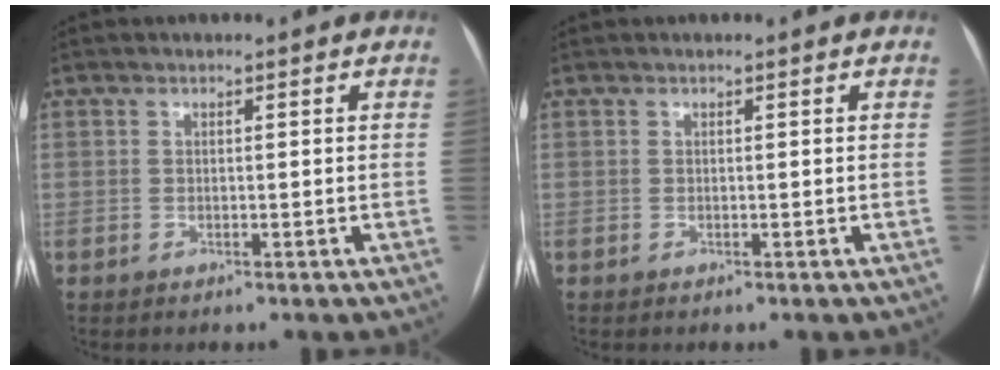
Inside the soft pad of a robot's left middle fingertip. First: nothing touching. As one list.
[{"total": 0.0}]